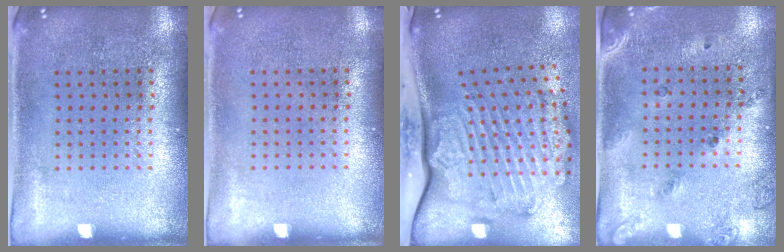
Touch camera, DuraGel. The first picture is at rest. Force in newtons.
{"total": 0.0}
{"total": 3.6, "press": 2.4, "slide": 2.6}
{"total": 1.6, "press": 1.1, "slide": 1.1}